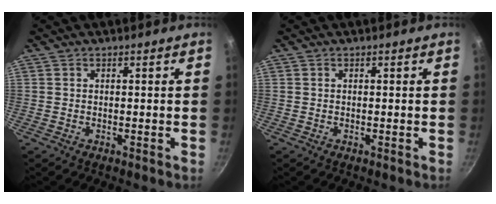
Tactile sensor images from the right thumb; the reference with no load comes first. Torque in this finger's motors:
{"motor_torque": [-0.01, 0.01, 0.02, 0.00, 0.00]}